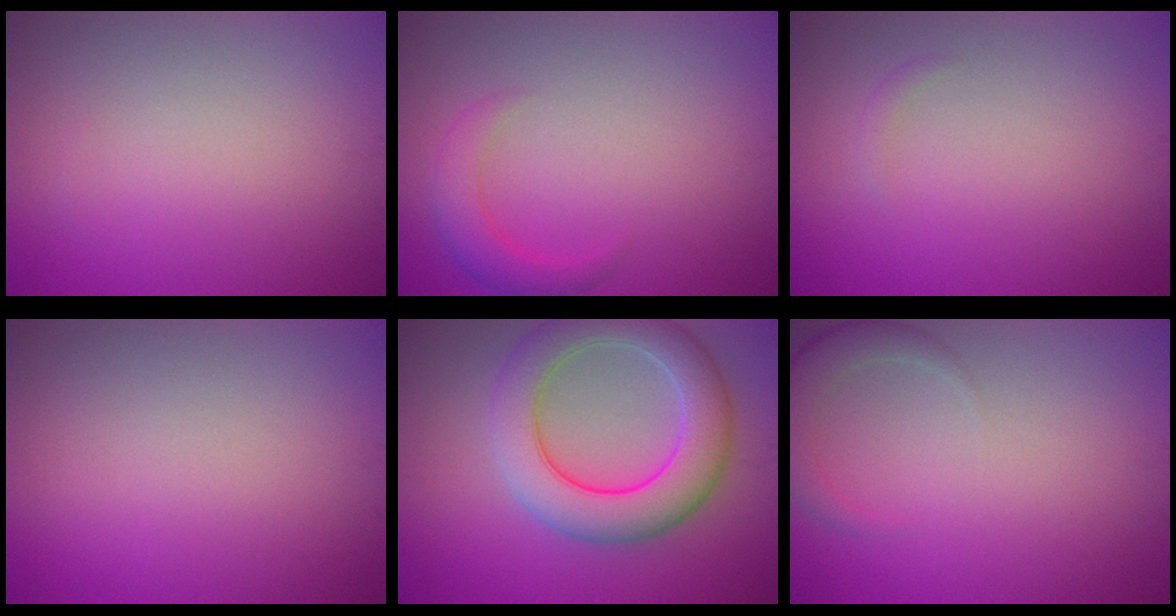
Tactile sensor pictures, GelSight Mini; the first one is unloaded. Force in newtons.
{"total": 2.7, "press": 2.6, "slide": 0.3}
{"total": 0.6, "press": 0.6, "slide": 0.0}
{"total": 0.0}
{"total": 7.6, "press": 7.6, "slide": 0.5}
{"total": 2.3, "press": 2.3, "slide": 0.1}